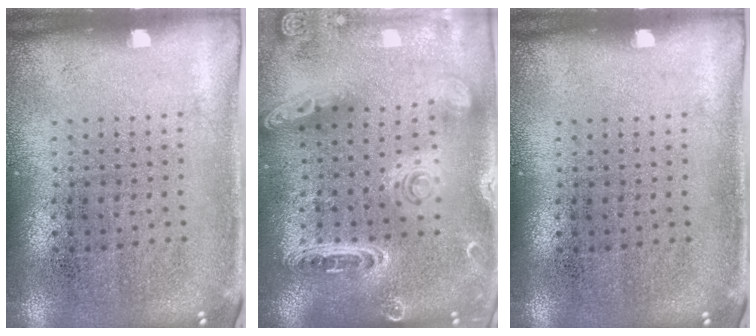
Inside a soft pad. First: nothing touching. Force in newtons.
{"total": 1.9, "press": 1.9, "slide": 0.5}
{"total": 0.0}